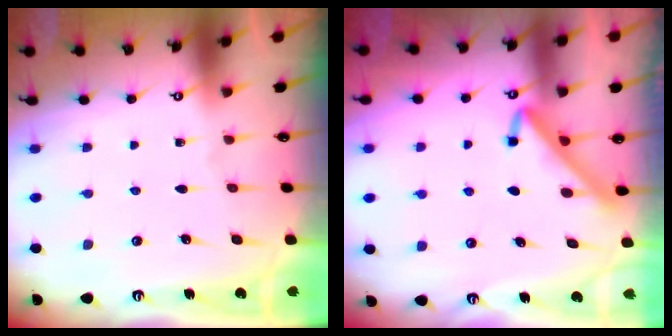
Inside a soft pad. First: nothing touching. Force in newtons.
{"total": 5.8, "press": 5.8, "slide": 0.3}